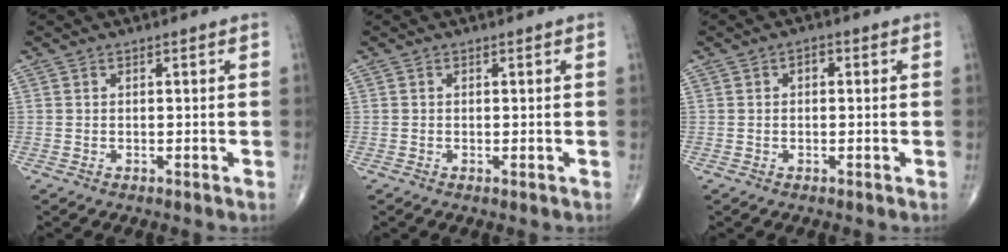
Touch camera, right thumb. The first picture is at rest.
{"total": 0.0}
{"total": 1.5, "force": [0.2, 0.9, 1.2], "torque": [-0.011, 0.006, -0.002]}